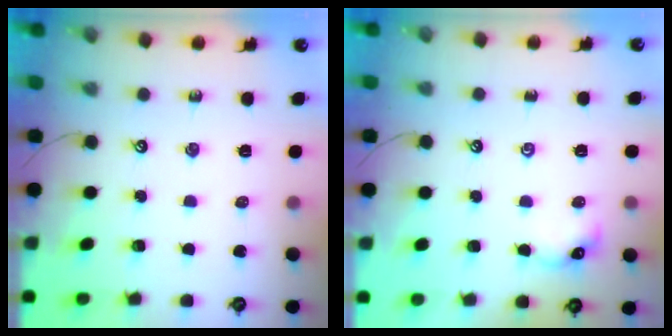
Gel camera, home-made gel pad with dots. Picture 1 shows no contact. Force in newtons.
{"total": 2.9, "press": 2.9, "slide": 0.3}